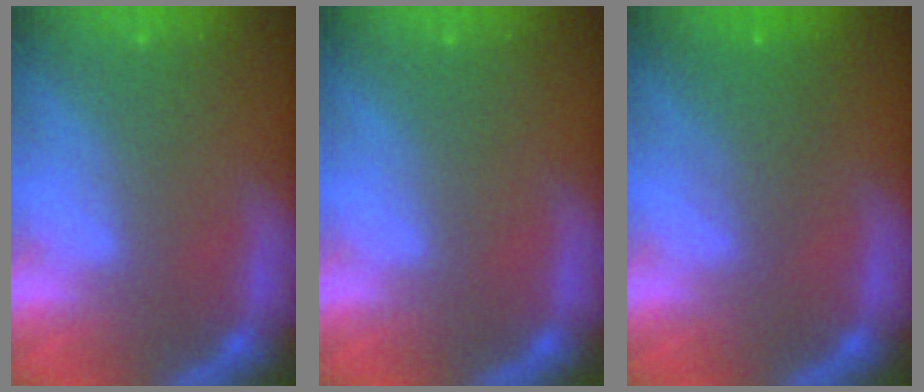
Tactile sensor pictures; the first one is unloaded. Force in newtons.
{"total": 0.0}
{"total": 2.5}